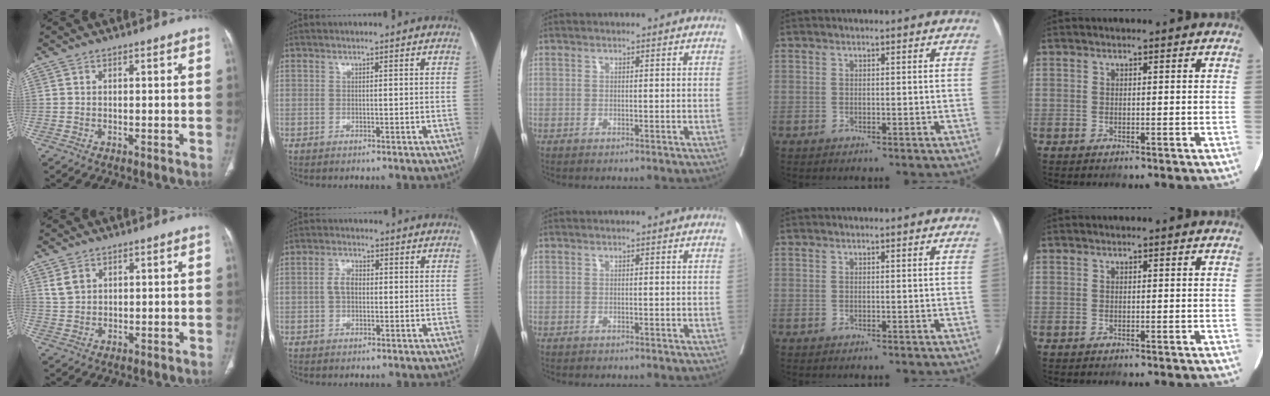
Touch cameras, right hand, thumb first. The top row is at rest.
{"thumb": {"total": 3.2, "force": [1.7, 2.3, 1.5], "torque": [-0.021, -0.002, 0.044]}, "index": {"total": 3.5, "force": [0.1, 2.2, 2.7], "torque": [-0.057, 0.014, 0.001]}}